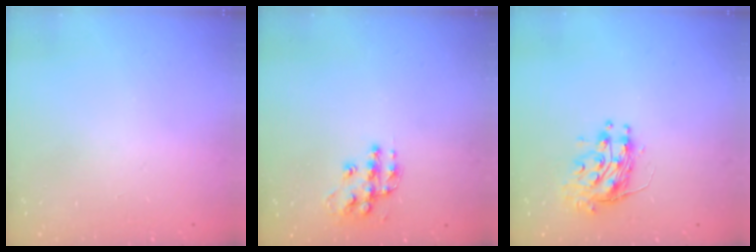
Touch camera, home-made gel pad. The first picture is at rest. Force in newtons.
{"total": 11.8, "press": 11.8, "slide": 0.6}
{"total": 10.9, "press": 10.8, "slide": 0.8}